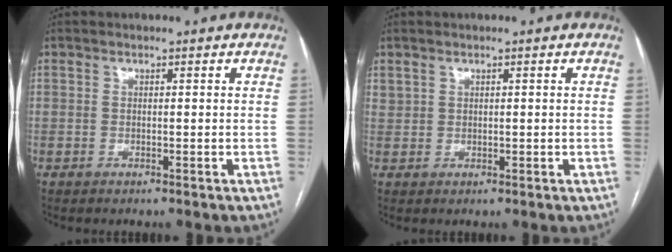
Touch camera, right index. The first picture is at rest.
{"total": 1.3, "force": [0.8, 0.9, 0.4], "torque": [-0.007, 0.005, 0.021]}